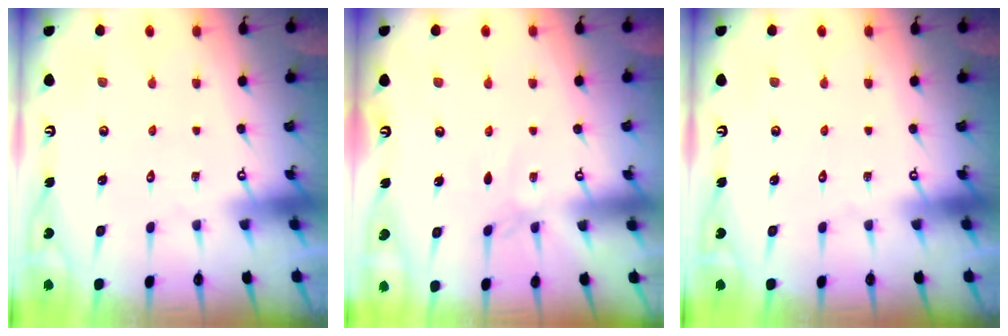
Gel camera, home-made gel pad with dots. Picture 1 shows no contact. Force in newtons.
{"total": 1.8, "press": 1.8, "slide": 0.3}
{"total": 0.0}